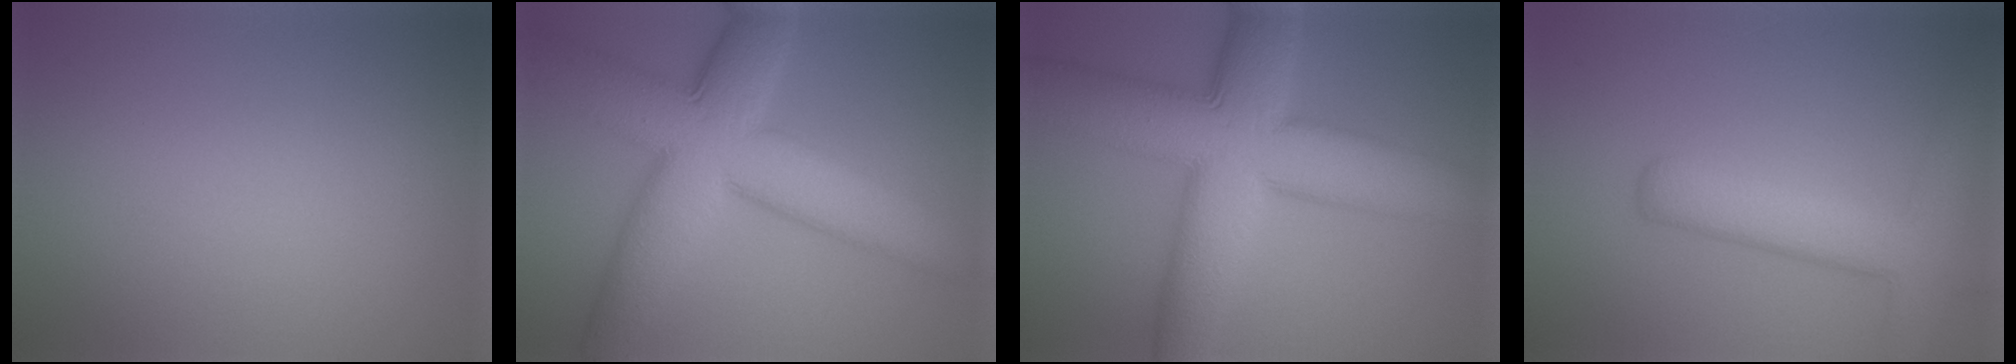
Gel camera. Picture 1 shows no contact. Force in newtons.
{"total": 11.9, "press": 11.9, "slide": 0.1}
{"total": 13.4, "press": 13.4, "slide": 0.1}
{"total": 6.0, "press": 6.0, "slide": 0.3}